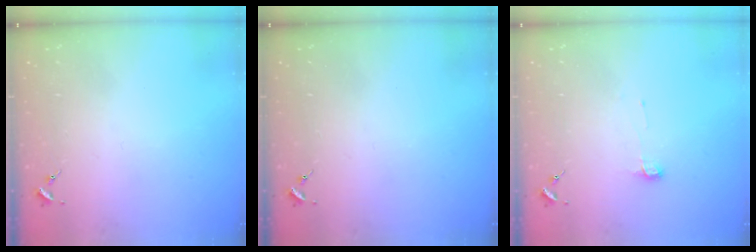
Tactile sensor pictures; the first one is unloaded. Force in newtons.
{"total": 0.0}
{"total": 5.1, "press": 5.0, "slide": 0.6}